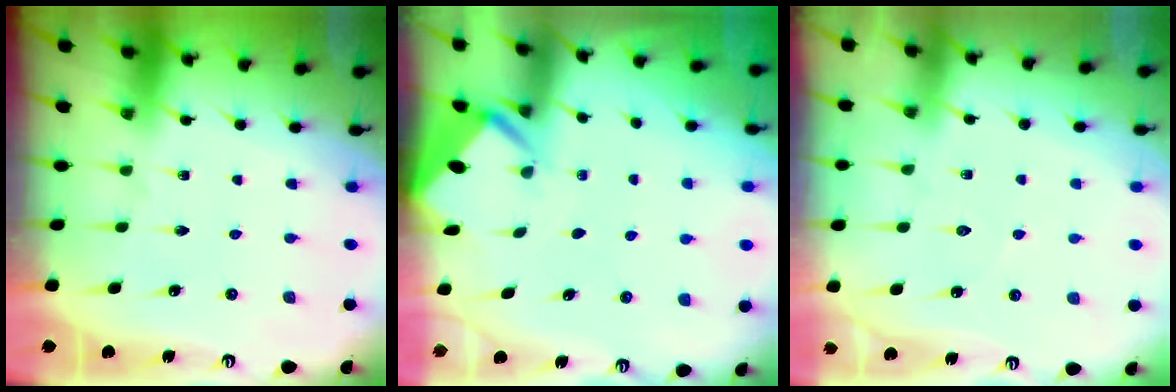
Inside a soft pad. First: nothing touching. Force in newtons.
{"total": 2.7, "press": 2.7, "slide": 0.2}
{"total": 5.4, "press": 5.4, "slide": 0.6}